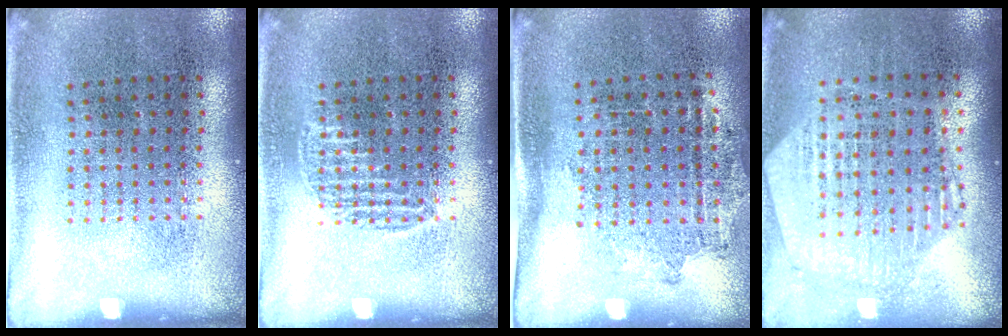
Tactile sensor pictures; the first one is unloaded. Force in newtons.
{"total": 0.9, "press": 0.8, "slide": 0.2}
{"total": 1.3, "press": 1.0, "slide": 0.9}
{"total": 1.1, "press": 1.1, "slide": 0.3}